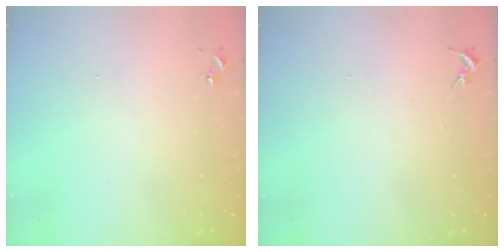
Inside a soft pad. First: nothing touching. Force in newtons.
{"total": 0.0}